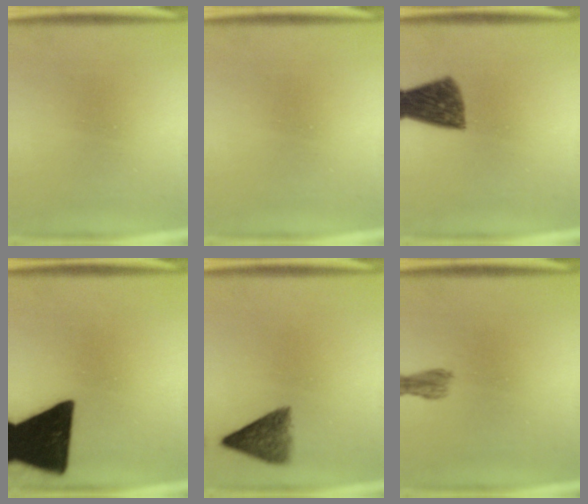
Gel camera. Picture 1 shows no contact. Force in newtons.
{"total": 0.0}
{"total": 8.8}
{"total": 19.5}
{"total": 5.9}
{"total": 1.6}